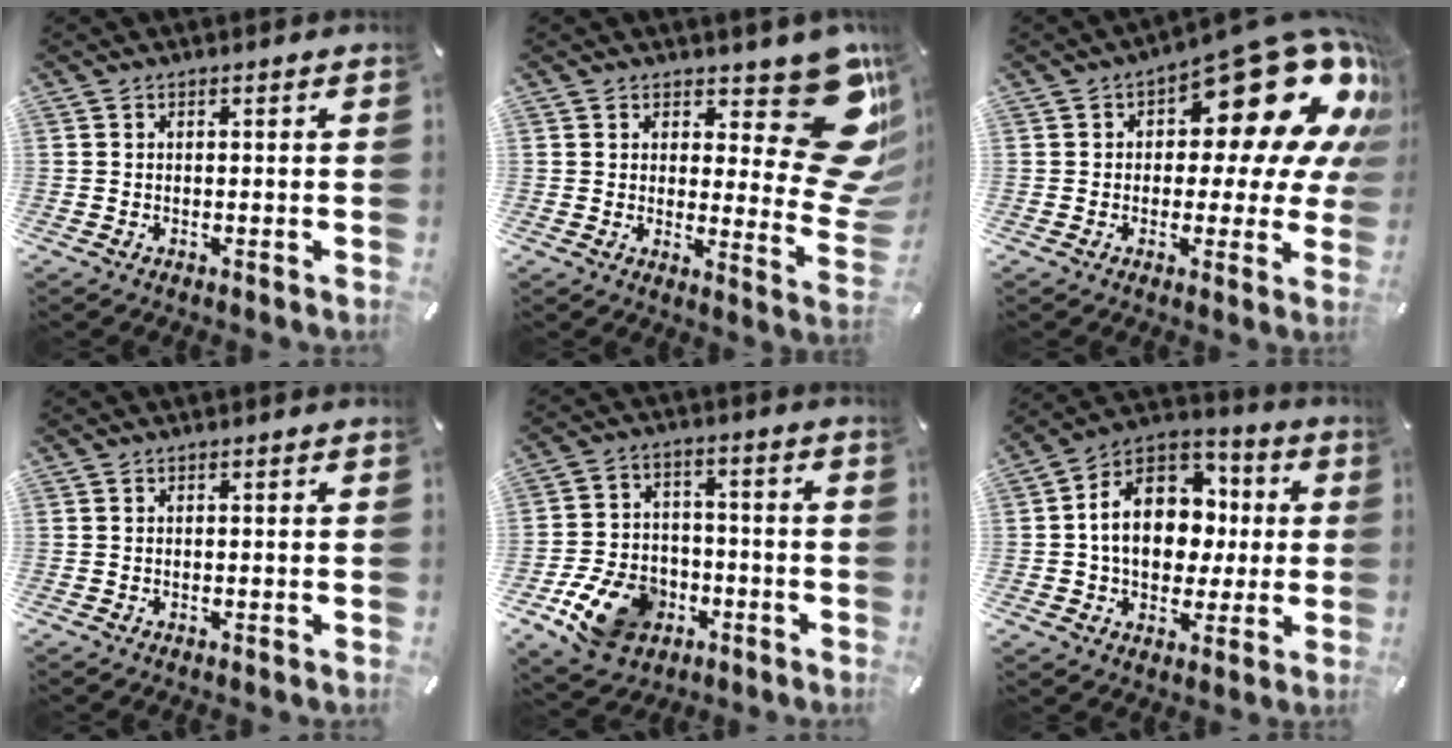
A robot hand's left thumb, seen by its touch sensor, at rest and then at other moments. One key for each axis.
{"total": 18.5, "fx": 9.7, "fy": 8.2, "fz": 13.5, "tx": -0.150, "ty": -0.089, "tz": 0.167}
{"total": 22.7, "fx": 10.2, "fy": 10.3, "fz": 17.5, "tx": -0.216, "ty": -0.071, "tz": 0.167}
{"total": 0.0}
{"total": 13.7, "fx": -6.3, "fy": 9.9, "fz": 7.1, "tx": -0.127, "ty": 0.043, "tz": -0.108}
{"total": 16.1, "fx": 0.2, "fy": 12.8, "fz": 9.8, "tx": -0.172, "ty": 0.005, "tz": 0.006}